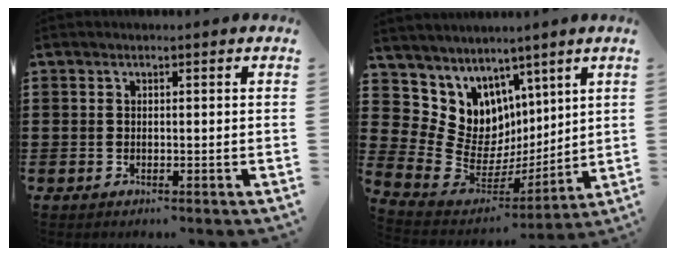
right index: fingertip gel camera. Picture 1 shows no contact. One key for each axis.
{"total": 8.5, "fx": 4.5, "fy": 7.2, "fz": 0.7, "tx": -0.067, "ty": -0.057, "tz": 0.094}